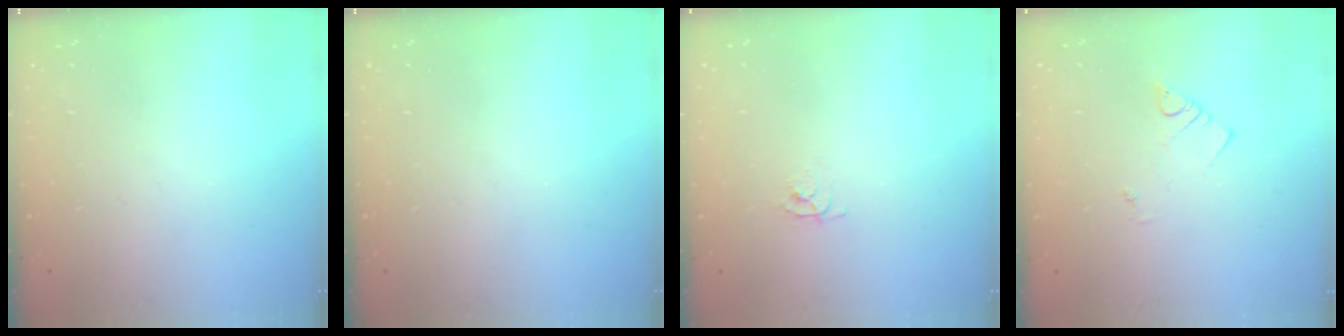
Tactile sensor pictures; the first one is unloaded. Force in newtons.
{"total": 0.0}
{"total": 4.3, "press": 4.2, "slide": 0.5}
{"total": 2.1, "press": 2.1, "slide": 0.3}